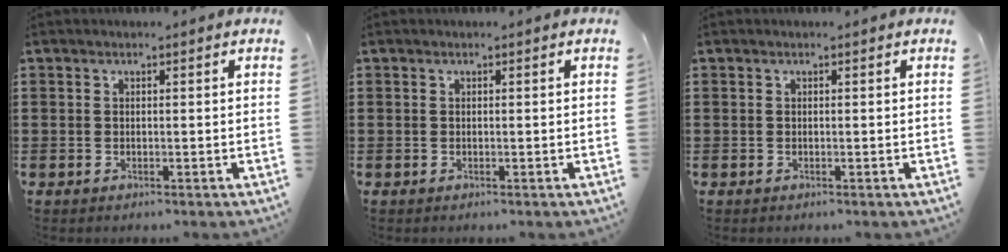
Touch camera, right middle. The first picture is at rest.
{"total": 0.0}
{"total": 0.0}